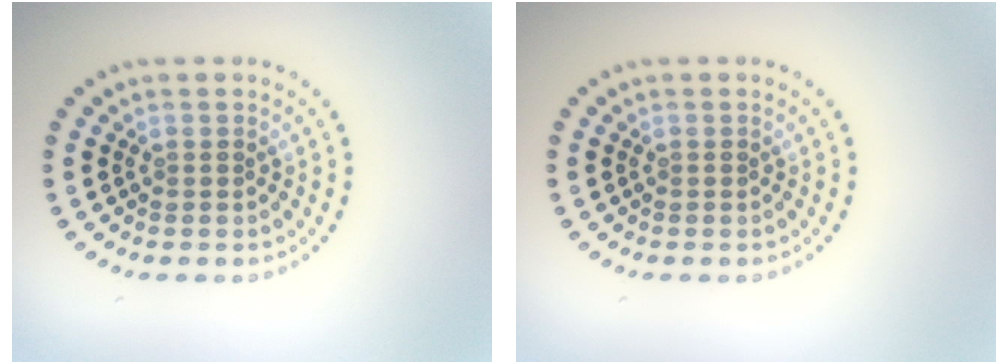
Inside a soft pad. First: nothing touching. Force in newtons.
{"total": 0.0}